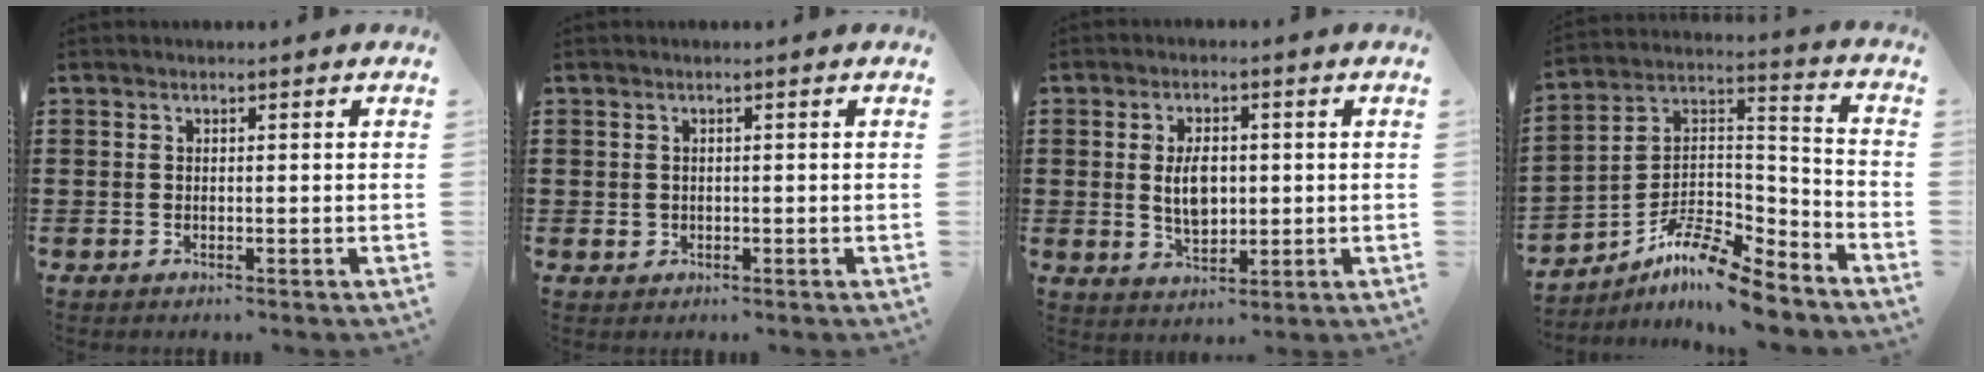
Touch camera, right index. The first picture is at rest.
{"total": 1.1, "force": [0.0, 1.0, 0.4], "torque": [-0.010, 0.006, -0.001]}
{"total": 5.5, "force": [0.3, 3.1, 4.6], "torque": [-0.077, 0.003, 0.001]}
{"total": 10.0, "force": [-8.6, 1.9, 4.8], "torque": [-0.101, 0.011, -0.175]}